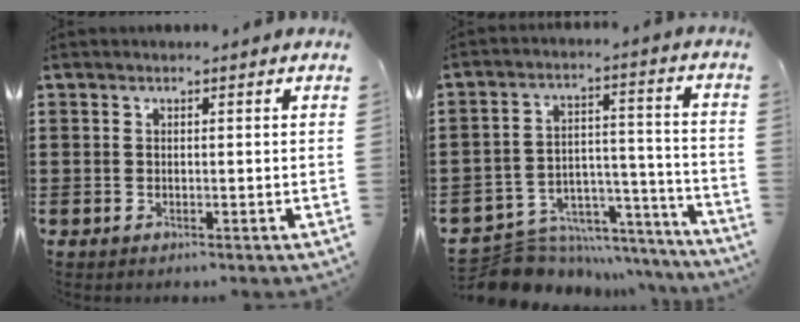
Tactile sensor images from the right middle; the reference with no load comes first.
{"total": 7.6, "force": [-6.9, 2.8, 1.4], "torque": [-0.023, 0.016, -0.126]}